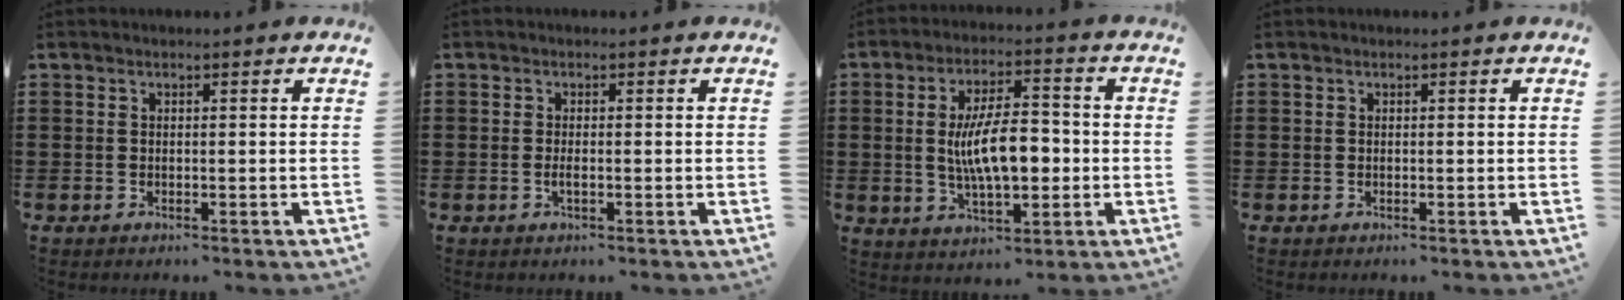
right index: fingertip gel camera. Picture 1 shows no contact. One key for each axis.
{"total": 1.1, "fx": -0.3, "fy": 0.2, "fz": 1.0, "tx": -0.020, "ty": -0.002, "tz": -0.005}
{"total": 9.9, "fx": -0.3, "fy": 4.2, "fz": 9.0, "tx": -0.159, "ty": 0.002, "tz": -0.012}
{"total": 0.0}